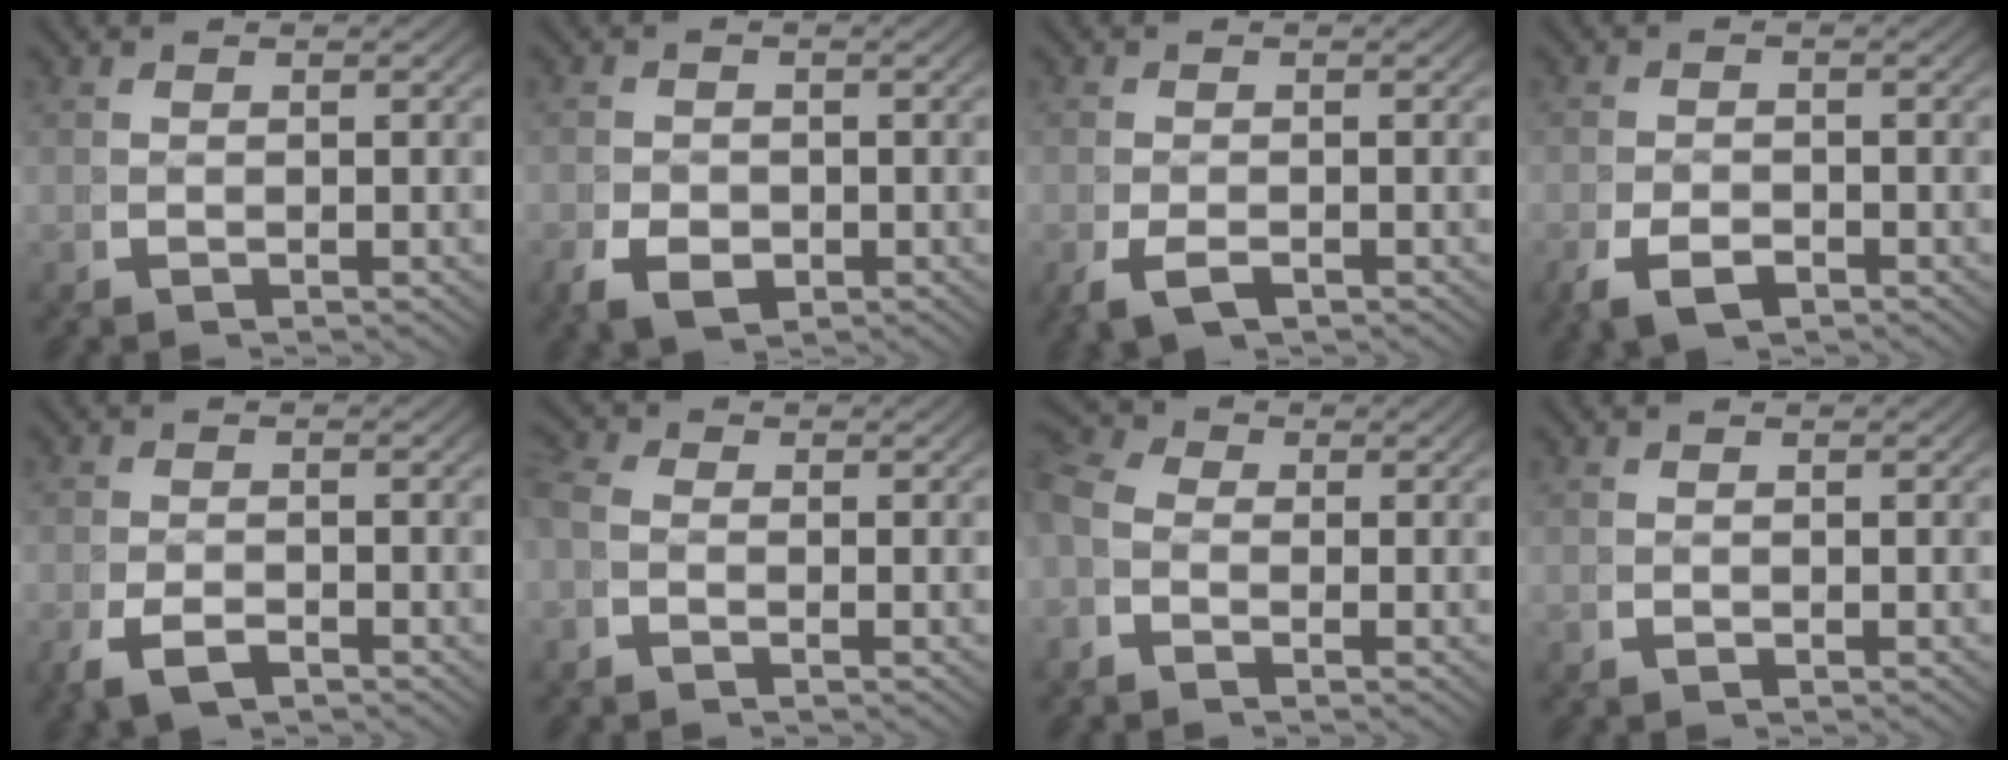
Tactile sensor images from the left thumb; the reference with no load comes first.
{"total": 3.0, "force": [-1.2, 2.1, 1.7], "torque": [-0.034, -0.016, -0.015]}
{"total": 2.3, "force": [-1.3, 1.2, 1.4], "torque": [-0.039, -0.013, -0.014]}
{"total": 2.7, "force": [-1.7, 1.5, 1.5], "torque": [-0.036, -0.011, -0.025]}
{"total": 2.5, "force": [-1.7, 1.2, 1.4], "torque": [-0.035, -0.010, -0.025]}
{"total": 2.2, "force": [-0.5, 1.8, 1.1], "torque": [-0.027, -0.001, -0.018]}
{"total": 3.8, "force": [-0.1, 3.2, 2.0], "torque": [-0.040, 0.000, -0.019]}
{"total": 0.0}